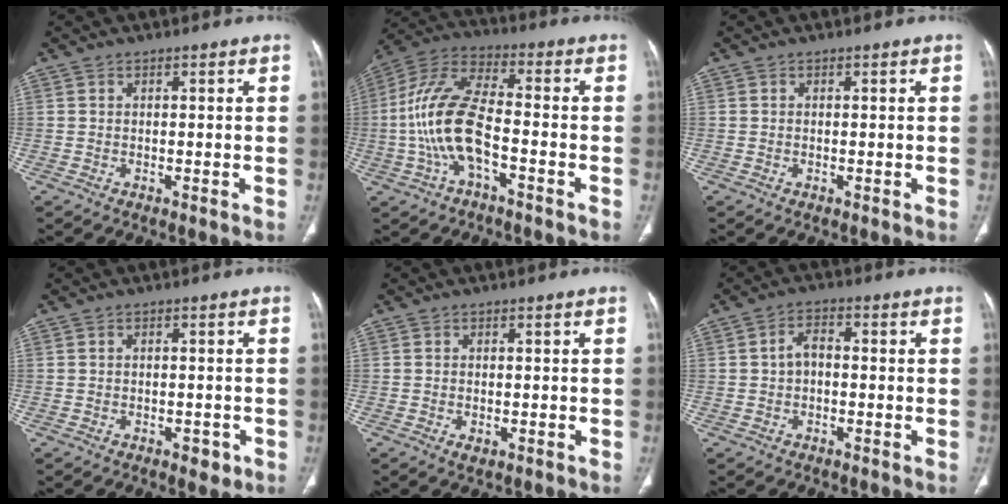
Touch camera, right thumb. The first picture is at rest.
{"total": 14.0, "force": [-3.3, 5.8, 12.4], "torque": [-0.269, 0.040, -0.066]}
{"total": 0.0}
{"total": 2.7, "force": [-1.3, 1.6, 1.8], "torque": [-0.014, 0.004, -0.012]}
{"total": 1.6, "force": [-0.6, 0.9, 1.2], "torque": [-0.022, 0.000, -0.006]}
{"total": 3.7, "force": [-0.2, 2.5, 2.8], "torque": [-0.042, 0.017, -0.010]}